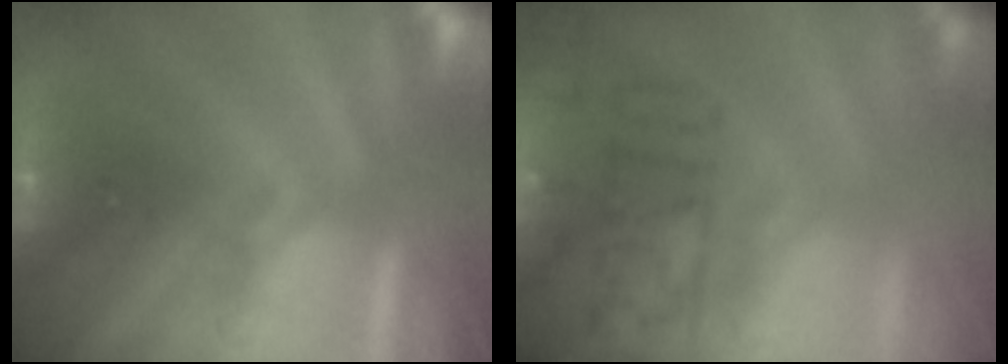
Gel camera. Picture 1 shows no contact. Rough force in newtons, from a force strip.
{"total": 7.8}